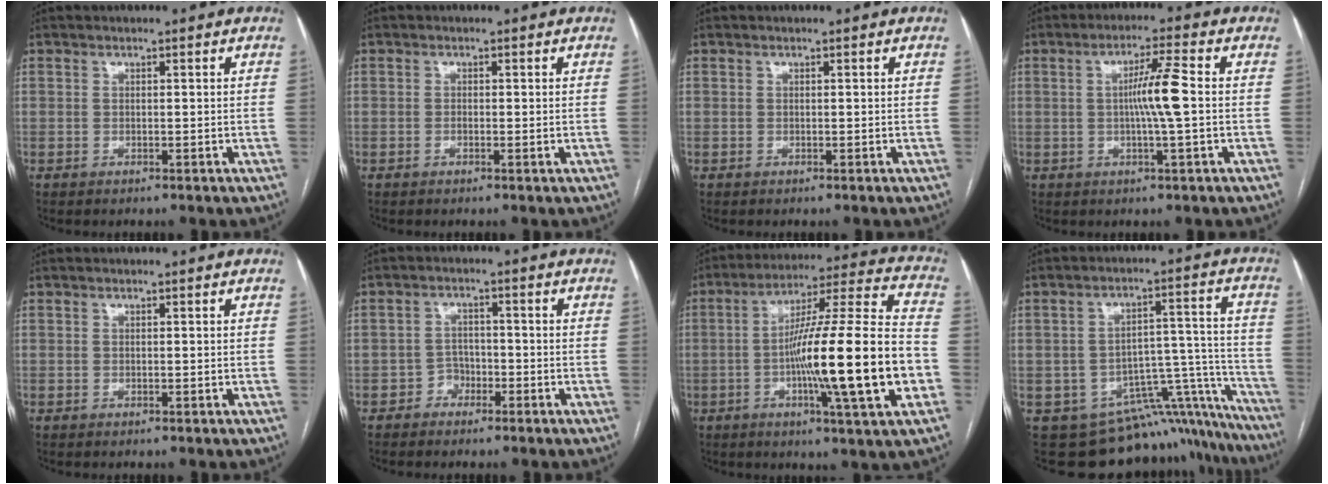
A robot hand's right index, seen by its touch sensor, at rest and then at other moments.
{"total": 1.1, "force": [-0.3, 0.2, 1.0], "torque": [-0.018, 0.001, -0.005]}
{"total": 0.0}
{"total": 6.3, "force": [-0.1, -0.6, 6.3], "torque": [-0.115, 0.003, -0.001]}
{"total": 0.0}
{"total": 2.6, "force": [-1.6, 1.9, 0.5], "torque": [-0.004, 0.011, -0.032]}
{"total": 22.2, "force": [-4.9, 0.1, 21.7], "torque": [-0.325, -0.002, -0.082]}
{"total": 16.3, "force": [-14.2, 7.3, 3.5], "torque": [0.004, 0.089, -0.171]}